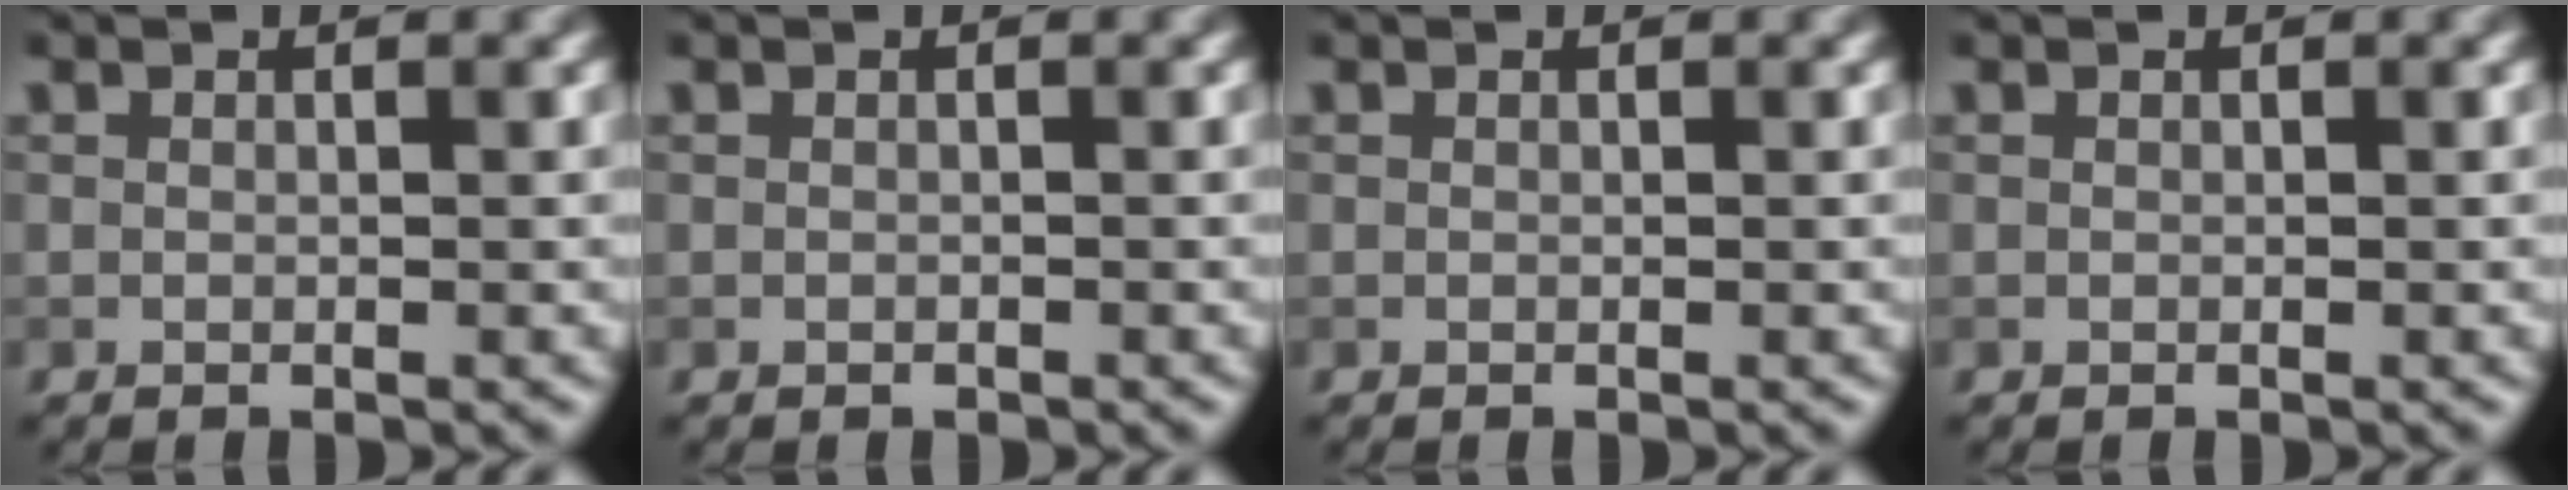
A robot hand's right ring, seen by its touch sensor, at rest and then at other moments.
{"total": 0.0}
{"total": 0.0}
{"total": 0.0}